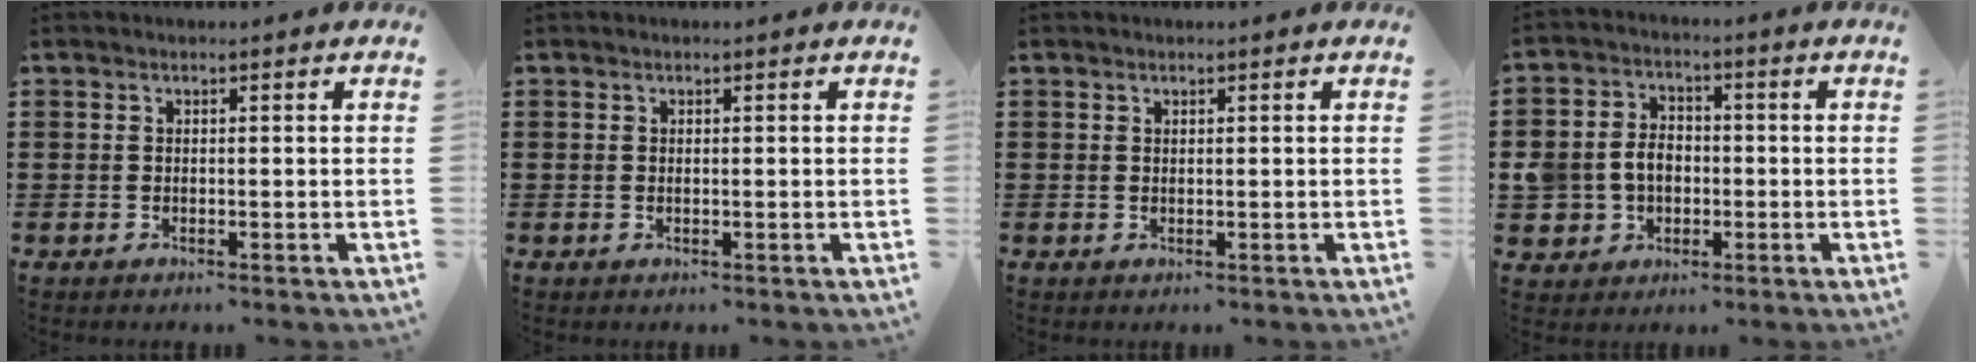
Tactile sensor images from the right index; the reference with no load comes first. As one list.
[{"total": 0.0}, {"total": 0.0}, {"total": 6.2, "force": [-0.9, 5.4, 2.8], "torque": [-0.086, 0.011, -0.021]}]